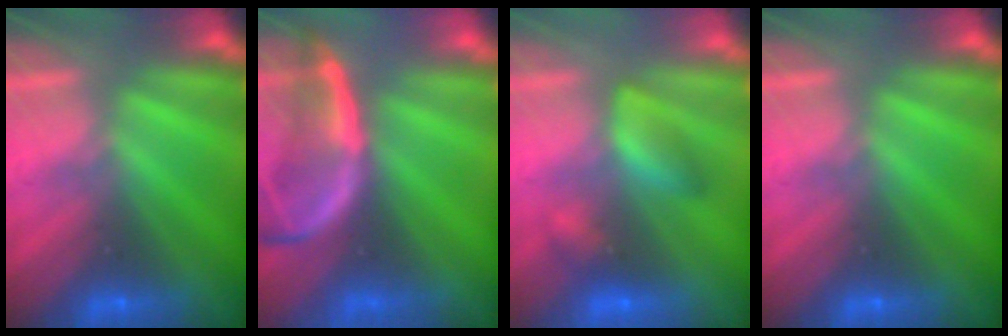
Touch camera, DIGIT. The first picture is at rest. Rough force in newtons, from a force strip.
{"total": 2.1}
{"total": 2.5}
{"total": 0.0}